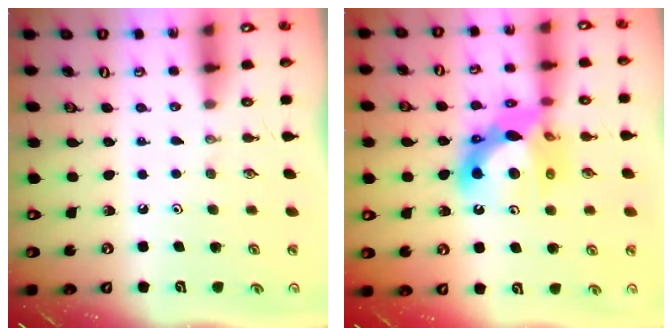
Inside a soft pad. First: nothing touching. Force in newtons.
{"total": 14.3, "press": 14.1, "slide": 2.1}